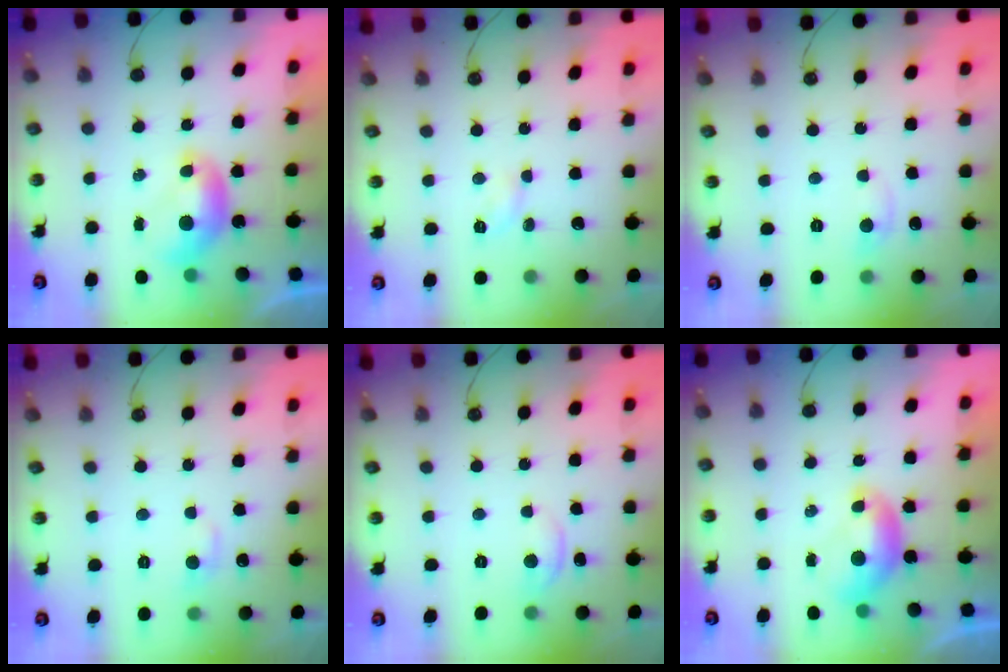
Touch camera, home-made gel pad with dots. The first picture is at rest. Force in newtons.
{"total": 2.7, "press": 2.7, "slide": 0.5}
{"total": 0.8, "press": 0.3, "slide": 0.7}
{"total": 1.0, "press": 0.7, "slide": 0.8}
{"total": 0.8, "press": 0.7, "slide": 0.4}
{"total": 0.0}